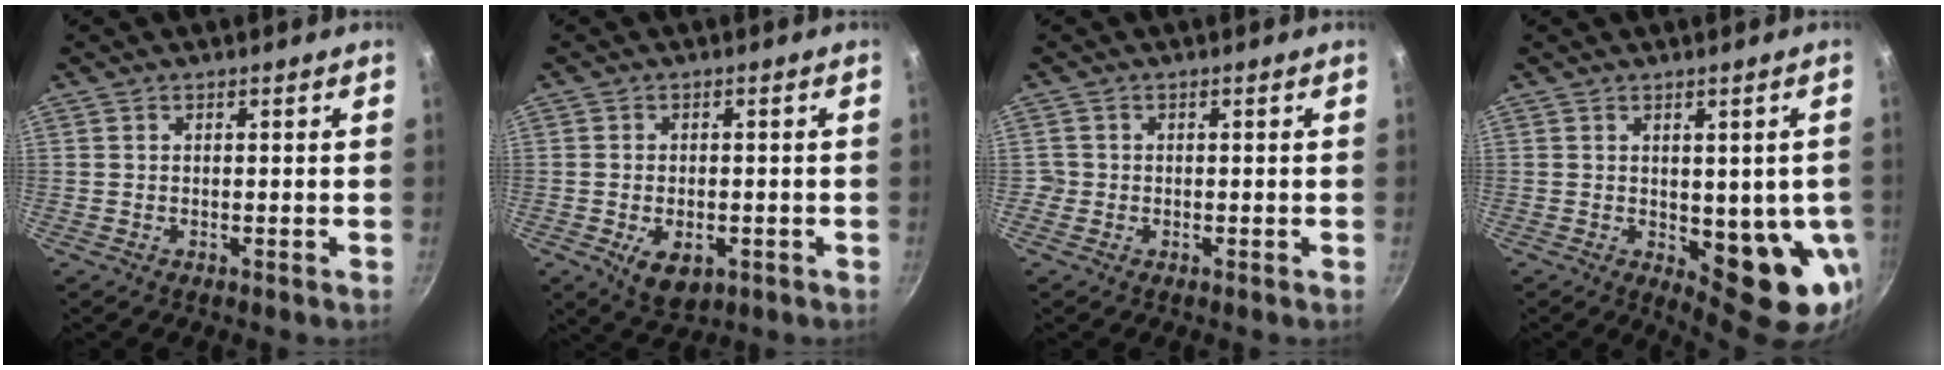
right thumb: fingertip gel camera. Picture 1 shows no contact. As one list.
[{"total": 6.6, "force": [-2.1, 4.0, 4.8], "torque": [-0.067, 0.001, -0.024]}, {"total": 1.1, "force": [-0.4, 1.1, 0.1], "torque": [0.003, 0.005, -0.008]}, {"total": 12.3, "force": [-1.8, 5.4, 10.9], "torque": [-0.092, -0.011, -0.011]}]